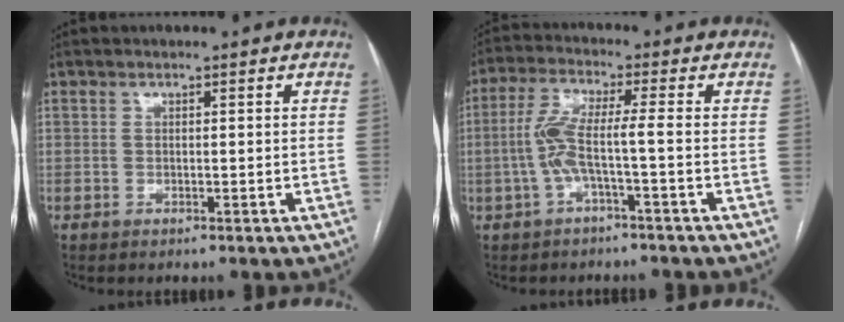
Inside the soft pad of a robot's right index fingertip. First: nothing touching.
{"total": 6.0, "force": [-1.5, 0.0, 5.8], "torque": [-0.129, 0.017, -0.030]}